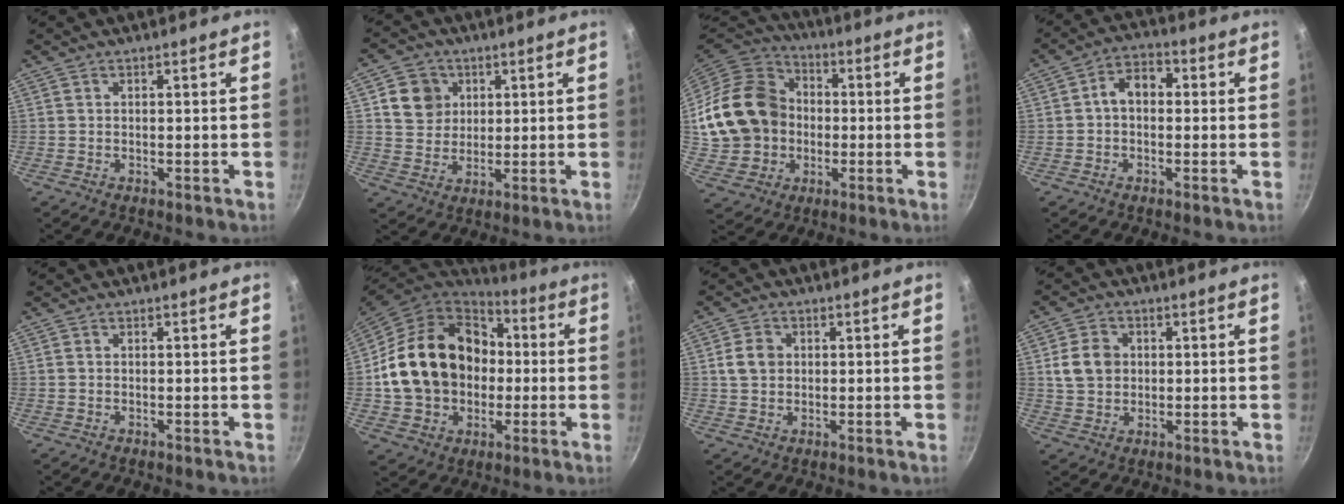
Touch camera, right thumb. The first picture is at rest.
{"total": 7.9, "force": [2.4, 7.0, 2.6], "torque": [-0.012, -0.002, 0.044]}
{"total": 20.1, "force": [0.5, 17.1, 10.6], "torque": [-0.185, 0.037, 0.021]}
{"total": 6.0, "force": [0.2, 4.3, 4.2], "torque": [-0.046, 0.019, -0.010]}
{"total": 0.0}
{"total": 22.4, "force": [0.5, 17.9, 13.5], "torque": [-0.219, 0.043, 0.019]}
{"total": 4.5, "force": [0.6, 3.8, 2.5], "torque": [-0.032, 0.005, 0.007]}
{"total": 6.2, "force": [0.9, 5.0, 3.5], "torque": [-0.049, 0.006, 0.013]}